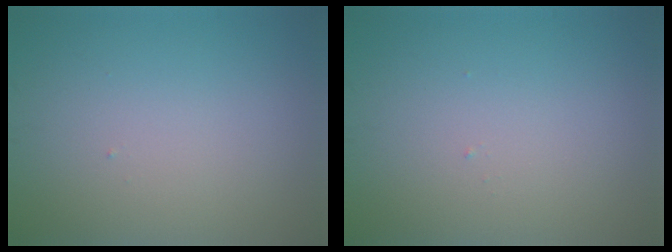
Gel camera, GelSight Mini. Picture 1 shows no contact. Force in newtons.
{"total": 0.0}